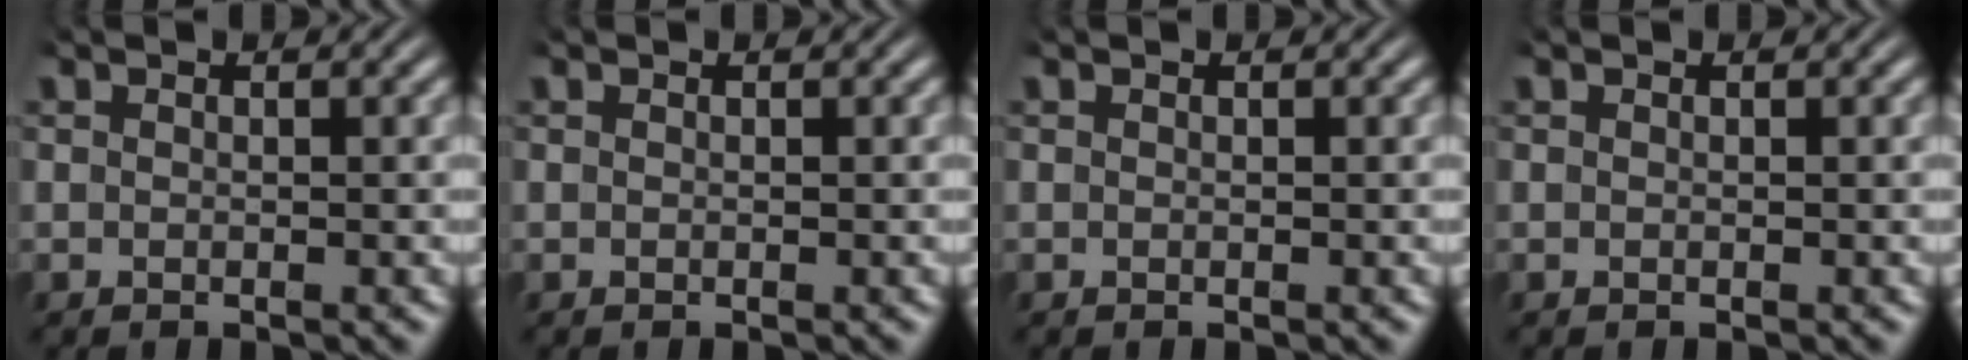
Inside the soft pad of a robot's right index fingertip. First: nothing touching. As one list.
[{"total": 0.0}, {"total": 0.0}, {"total": 0.0}]